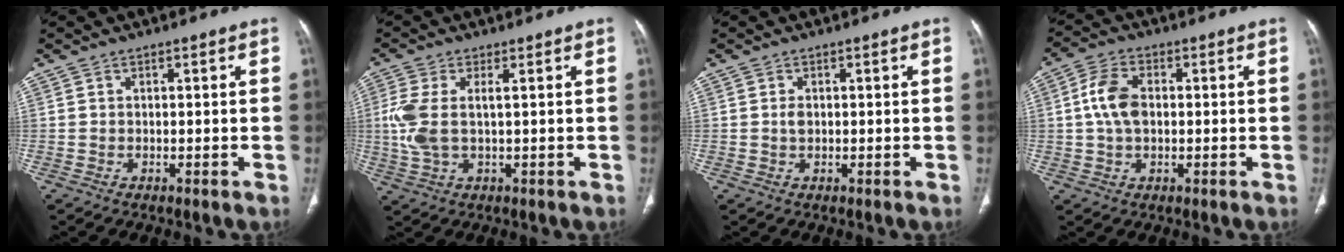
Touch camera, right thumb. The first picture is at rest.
{"total": 6.8, "force": [0.6, 2.8, 6.2], "torque": [-0.173, 0.003, 0.013]}
{"total": 1.2, "force": [0.1, 0.8, 0.9], "torque": [-0.015, 0.000, 0.002]}
{"total": 7.0, "force": [0.5, 4.3, 5.4], "torque": [-0.106, 0.012, 0.005]}